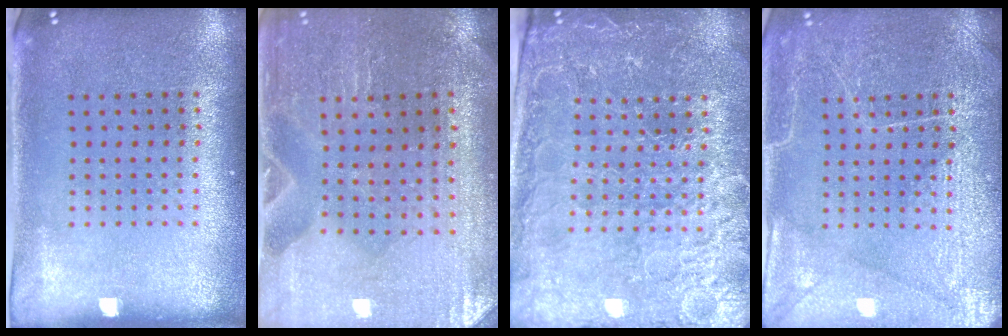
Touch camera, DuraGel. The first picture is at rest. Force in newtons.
{"total": 0.8, "press": 0.8, "slide": 0.2}
{"total": 4.0, "press": 3.9, "slide": 1.1}
{"total": 5.0, "press": 4.9, "slide": 0.5}